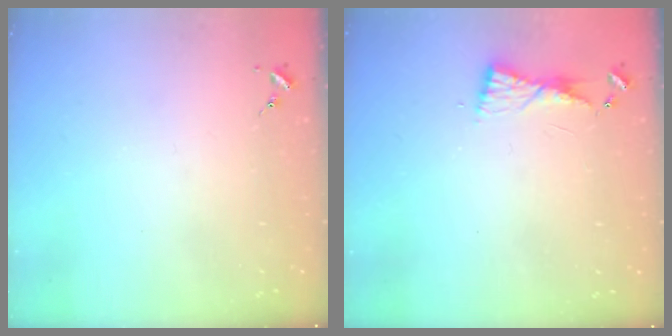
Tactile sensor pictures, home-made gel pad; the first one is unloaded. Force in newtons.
{"total": 5.6, "press": 5.6, "slide": 0.8}